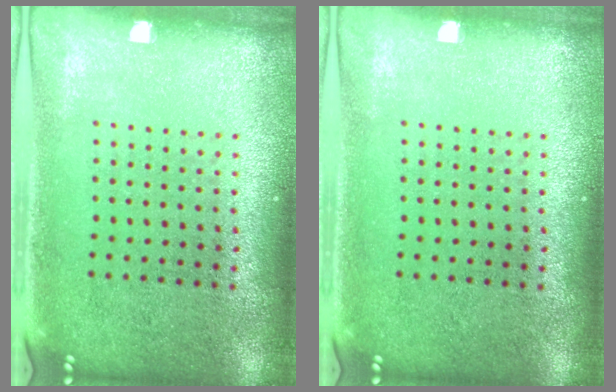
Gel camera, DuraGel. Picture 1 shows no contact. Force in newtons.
{"total": 0.0}